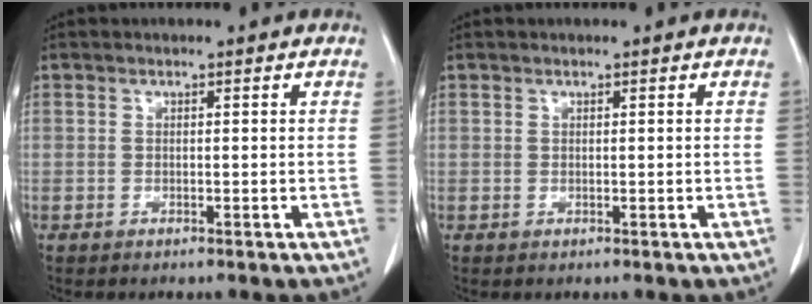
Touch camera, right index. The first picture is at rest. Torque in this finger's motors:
{"motor_torque": [0.00, 0.00, 0.01, 0.00]}